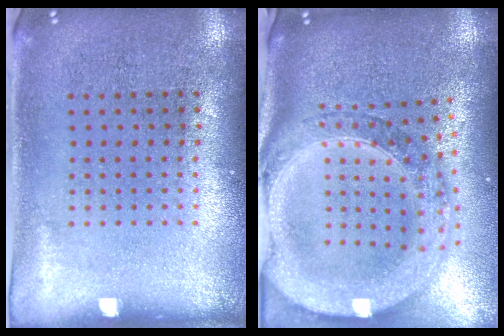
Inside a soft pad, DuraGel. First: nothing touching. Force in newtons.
{"total": 3.8, "press": 2.9, "slide": 2.4}